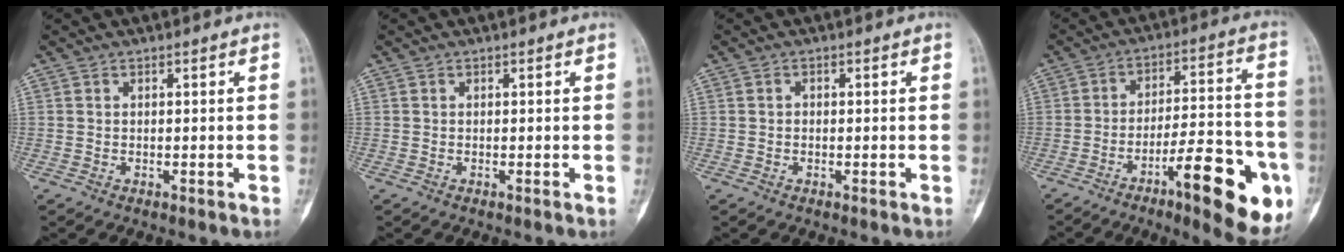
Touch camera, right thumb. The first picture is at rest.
{"total": 0.0}
{"total": 0.7, "force": [0.0, 0.5, 0.5], "torque": [-0.008, 0.002, -0.001]}
{"total": 19.5, "force": [-8.5, 5.4, 16.7], "torque": [-0.208, 0.041, -0.118]}